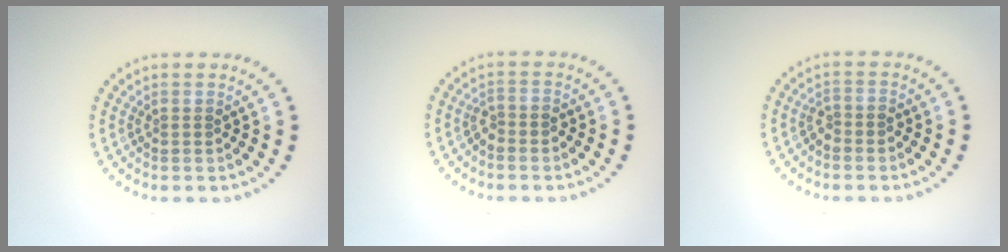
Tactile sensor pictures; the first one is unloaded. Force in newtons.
{"total": 1.4, "press": 1.1, "slide": 0.9}
{"total": 1.3, "press": 1.1, "slide": 0.6}